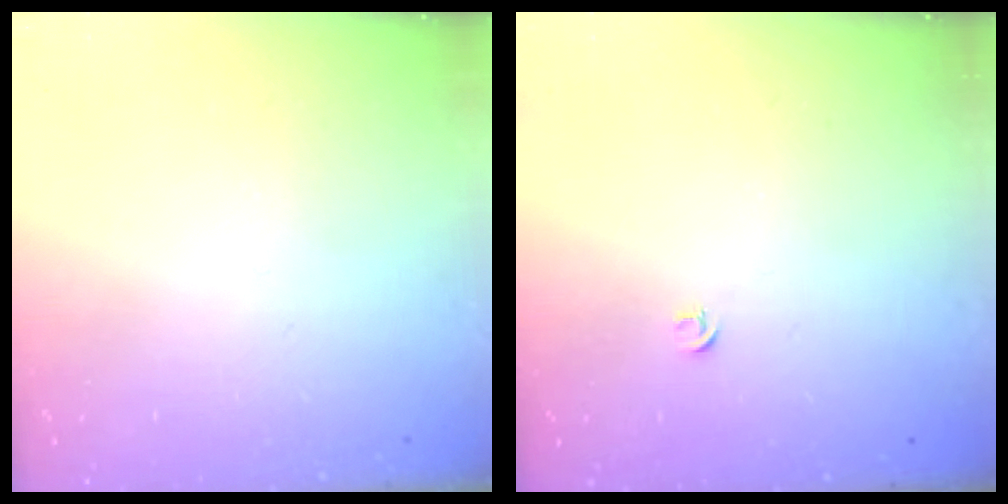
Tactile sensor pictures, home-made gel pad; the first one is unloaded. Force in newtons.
{"total": 2.7, "press": 2.6, "slide": 0.6}